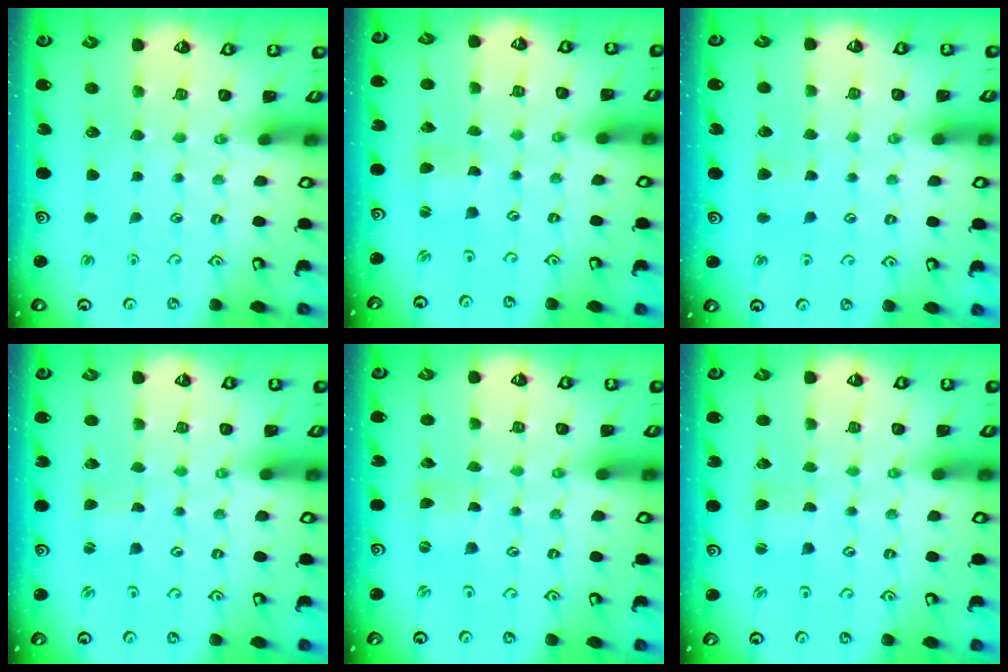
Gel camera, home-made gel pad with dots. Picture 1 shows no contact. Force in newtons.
{"total": 0.8, "press": 0.8, "slide": 0.2}
{"total": 4.2, "press": 4.2, "slide": 0.7}
{"total": 0.0}
{"total": 0.0}
{"total": 0.9, "press": 0.9, "slide": 0.0}